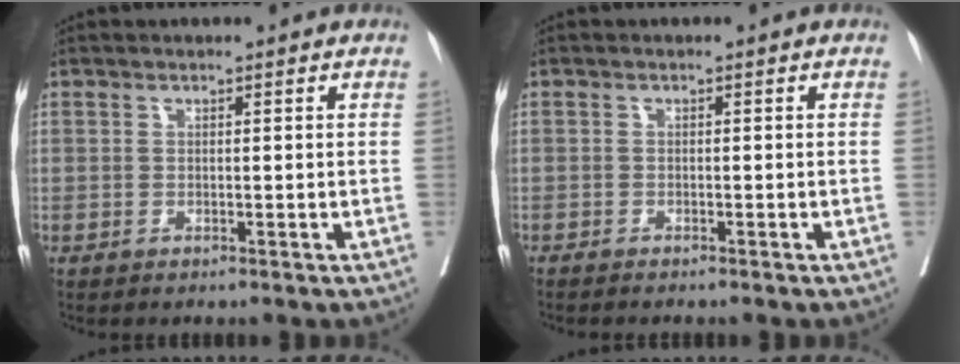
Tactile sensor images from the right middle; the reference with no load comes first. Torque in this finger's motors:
{"motor_torque": [0.78, -1.01, 0.13, 0.02]}